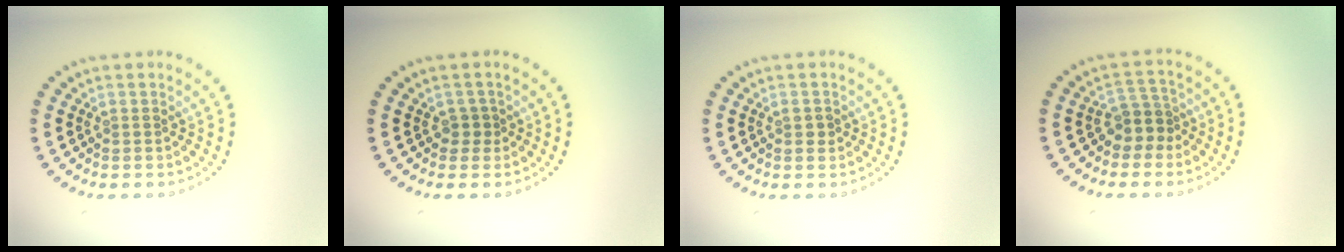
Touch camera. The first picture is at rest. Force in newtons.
{"total": 1.2, "press": 0.9, "slide": 0.8}
{"total": 1.0, "press": 1.0, "slide": 0.1}
{"total": 2.5, "press": 1.8, "slide": 1.6}